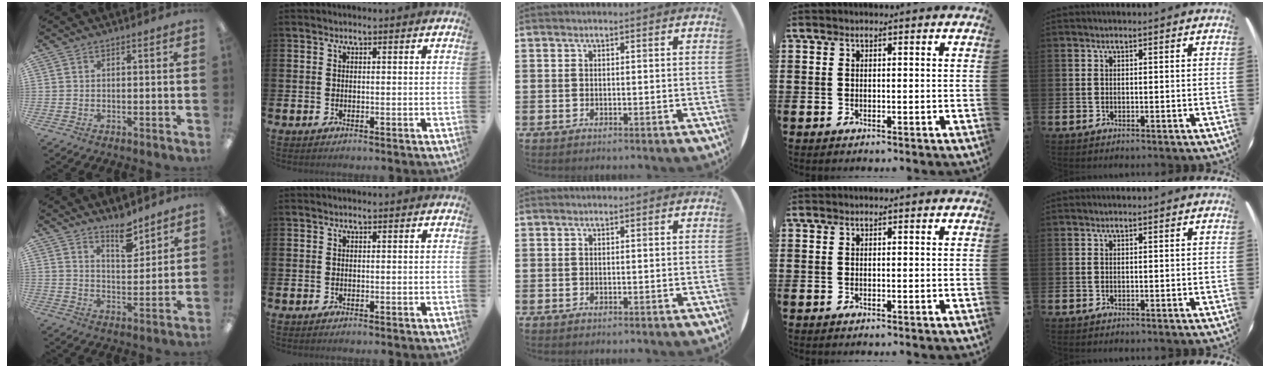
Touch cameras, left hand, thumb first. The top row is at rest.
{"thumb": {"total": 4.8, "force": [4.2, 1.4, 1.9], "torque": [-0.015, -0.034, 0.070]}}